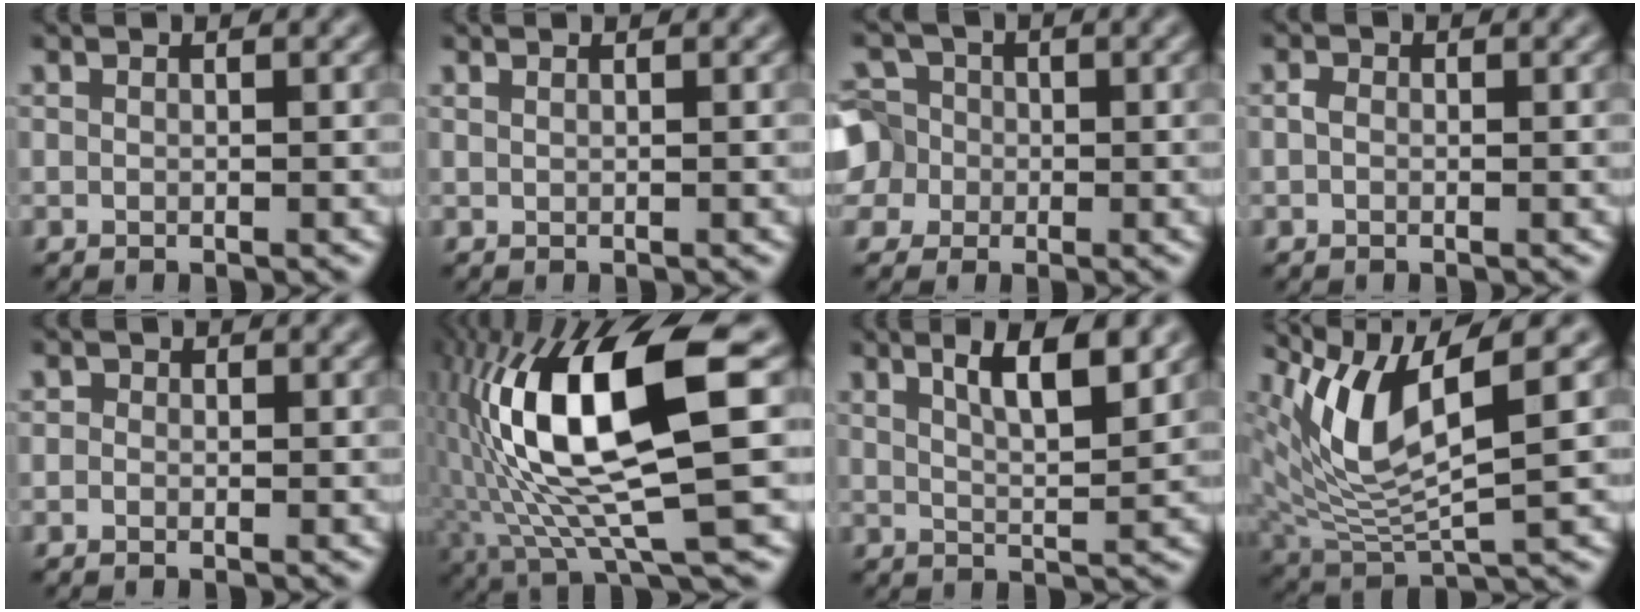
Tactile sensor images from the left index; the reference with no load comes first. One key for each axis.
{"total": 0.6, "fx": 0.4, "fy": 0.3, "fz": 0.3, "tx": -0.005, "ty": -0.003, "tz": 0.000}
{"total": 6.7, "fx": -1.0, "fy": 6.1, "fz": 2.5, "tx": -0.058, "ty": 0.025, "tz": -0.051}
{"total": 0.8, "fx": -0.2, "fy": 0.7, "fz": 0.4, "tx": -0.009, "ty": -0.001, "tz": -0.006}
{"total": 0.9, "fx": -0.1, "fy": 0.8, "fz": 0.3, "tx": -0.003, "ty": -0.007, "tz": -0.012}
{"total": 13.8, "fx": 1.6, "fy": 3.5, "fz": 13.3, "tx": -0.248, "ty": 0.000, "tz": 0.035}
{"total": 5.0, "fx": 2.5, "fy": 1.3, "fz": 4.1, "tx": -0.060, "ty": 0.000, "tz": 0.040}
{"total": 7.3, "fx": 2.8, "fy": 2.2, "fz": 6.4, "tx": -0.141, "ty": -0.005, "tz": 0.059}